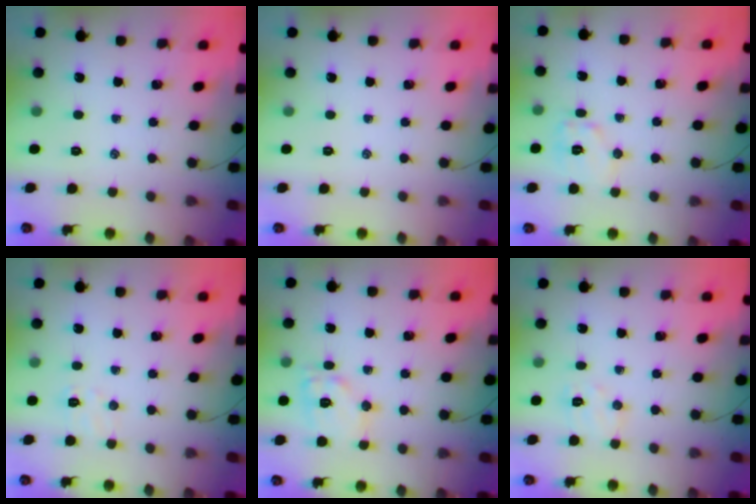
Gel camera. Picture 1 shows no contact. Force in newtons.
{"total": 0.0}
{"total": 7.8, "press": 7.7, "slide": 0.9}
{"total": 5.4, "press": 5.2, "slide": 1.4}
{"total": 10.6, "press": 10.6, "slide": 0.9}
{"total": 6.3, "press": 6.2, "slide": 1.1}